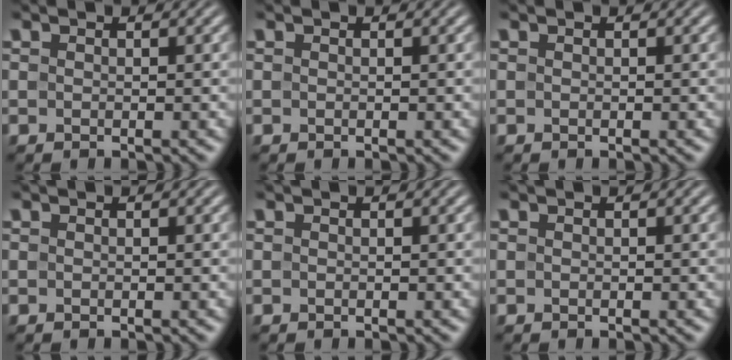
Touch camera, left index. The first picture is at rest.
{"total": 0.0}
{"total": 0.0}
{"total": 0.0}
{"total": 0.0}
{"total": 0.0}